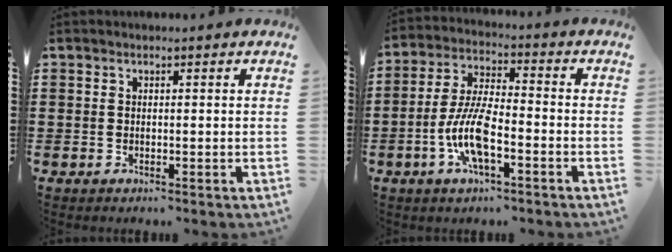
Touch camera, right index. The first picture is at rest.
{"total": 9.3, "force": [-3.4, 3.0, 8.1], "torque": [-0.186, -0.008, -0.069]}